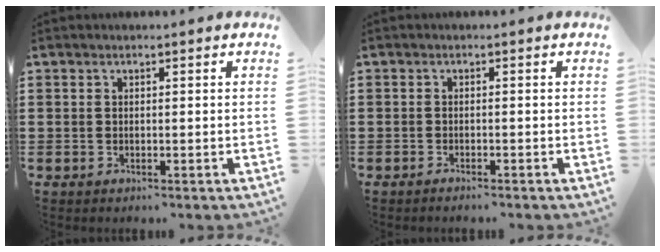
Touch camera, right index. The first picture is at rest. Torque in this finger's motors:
{"motor_torque": [-0.01, 0.06, 0.07, -0.02]}